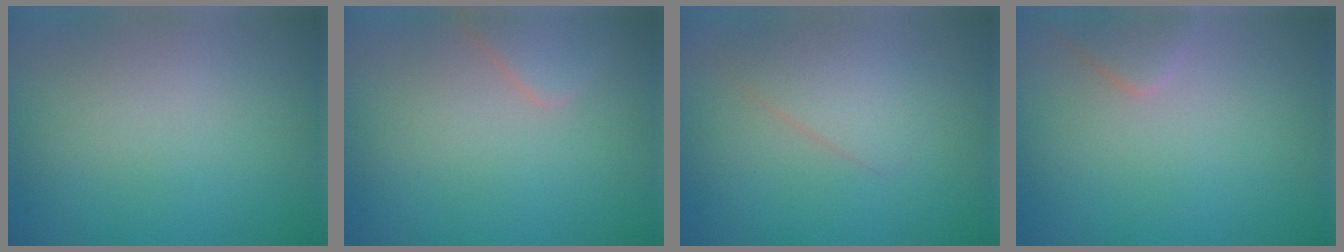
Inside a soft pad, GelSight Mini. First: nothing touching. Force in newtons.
{"total": 1.9, "press": 1.9, "slide": 0.2}
{"total": 2.3, "press": 2.3, "slide": 0.1}
{"total": 1.9, "press": 1.9, "slide": 0.1}